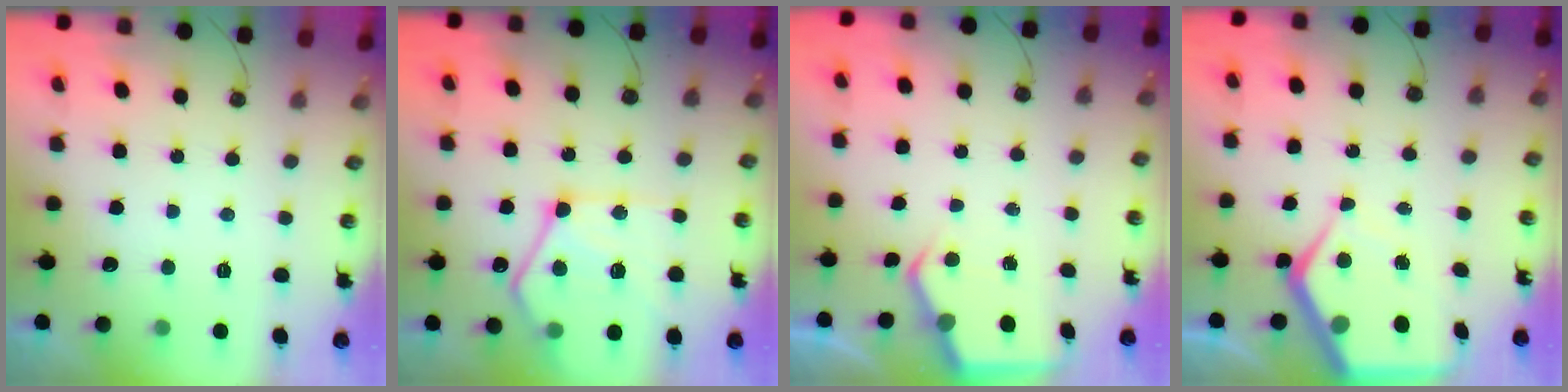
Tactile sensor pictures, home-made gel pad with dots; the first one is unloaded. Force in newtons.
{"total": 16.6, "press": 16.6, "slide": 0.9}
{"total": 4.5, "press": 4.5, "slide": 0.3}
{"total": 9.2, "press": 9.1, "slide": 0.7}